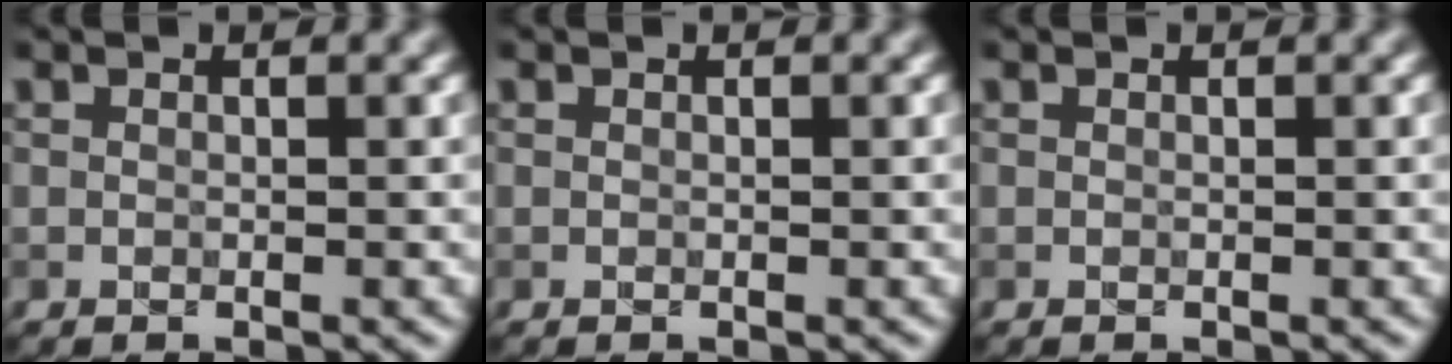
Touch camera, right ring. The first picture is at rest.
{"total": 0.0}
{"total": 0.0}